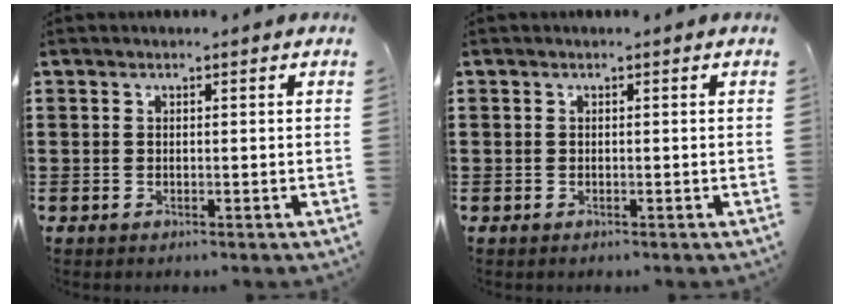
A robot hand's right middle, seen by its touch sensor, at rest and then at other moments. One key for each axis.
{"total": 0.0}